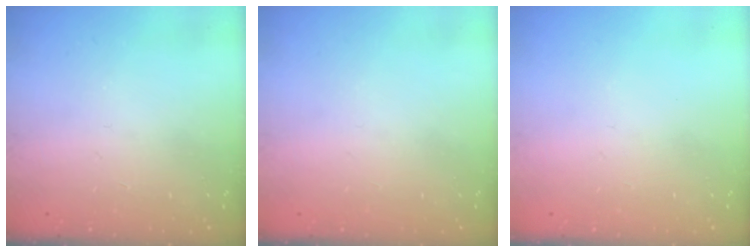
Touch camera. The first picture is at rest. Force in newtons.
{"total": 0.0}
{"total": 0.0}